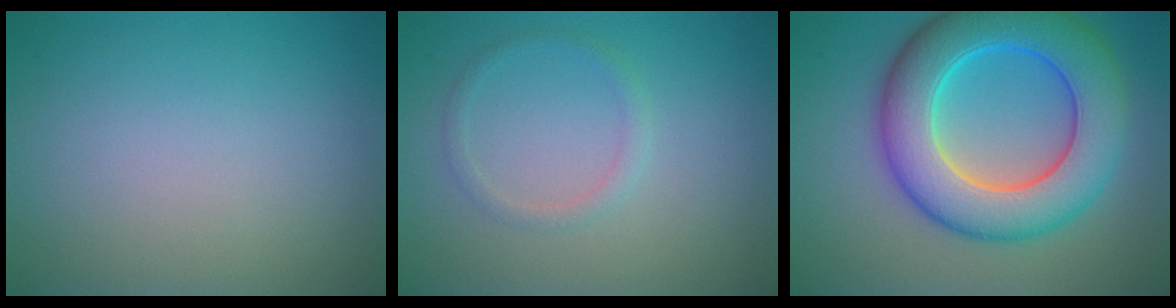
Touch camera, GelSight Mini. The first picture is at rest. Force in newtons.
{"total": 1.2, "press": 1.2, "slide": 0.0}
{"total": 10.5, "press": 10.5, "slide": 0.0}